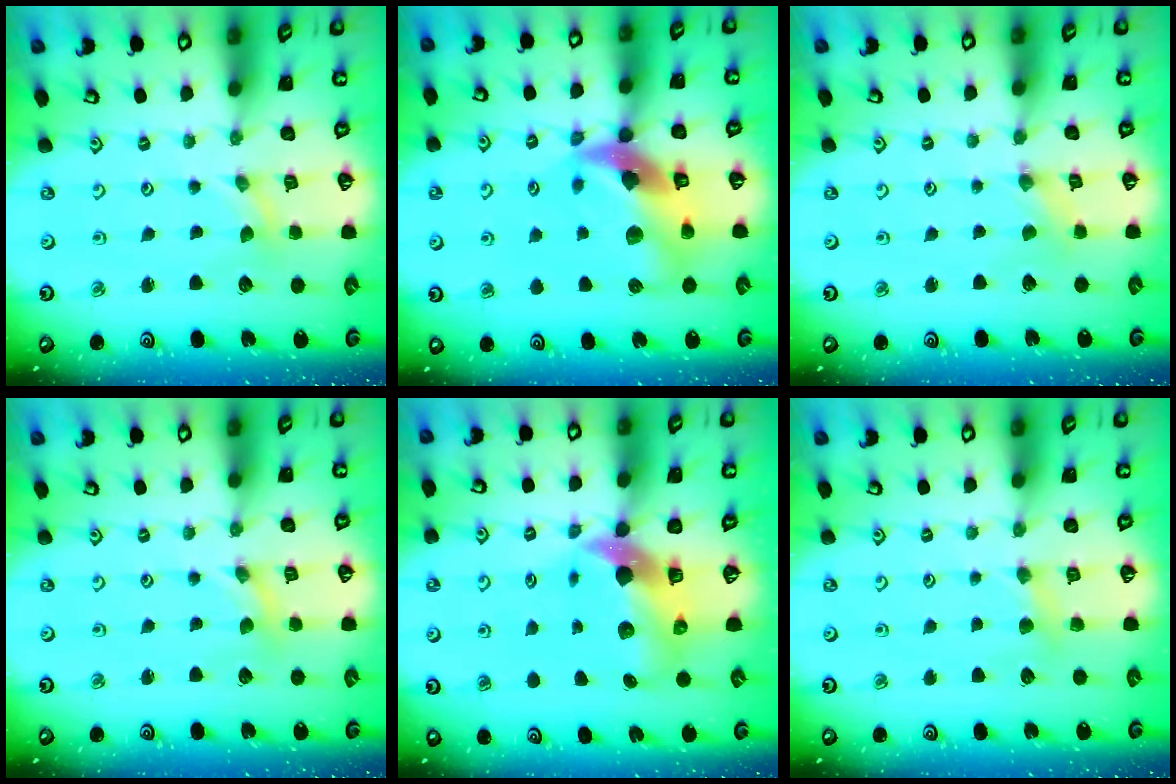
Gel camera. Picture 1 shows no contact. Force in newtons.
{"total": 16.0, "press": 15.8, "slide": 2.4}
{"total": 0.0}
{"total": 0.0}
{"total": 9.4, "press": 9.3, "slide": 1.3}
{"total": 4.2, "press": 4.1, "slide": 0.6}